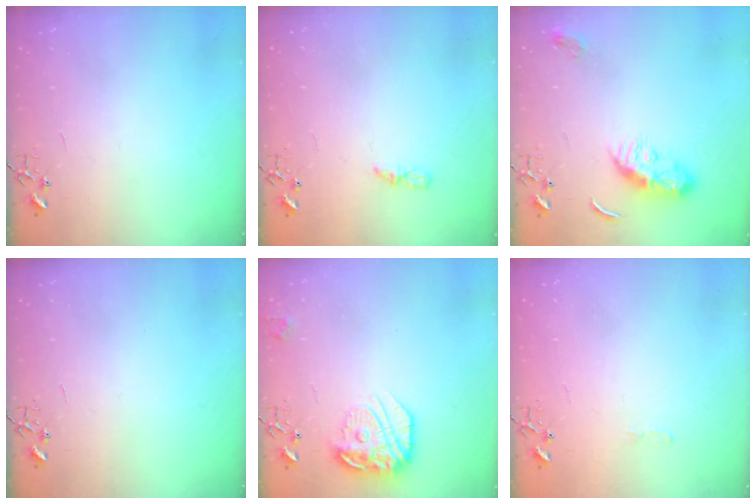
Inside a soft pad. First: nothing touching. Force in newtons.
{"total": 5.5, "press": 5.4, "slide": 0.4}
{"total": 10.9, "press": 10.9, "slide": 0.7}
{"total": 0.0}
{"total": 17.4, "press": 17.3, "slide": 1.2}
{"total": 2.8, "press": 2.8, "slide": 0.4}